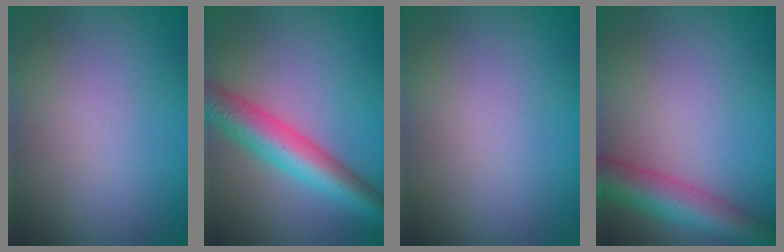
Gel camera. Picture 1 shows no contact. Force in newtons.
{"total": 6.2, "press": 6.2, "slide": 0.1}
{"total": 0.0}
{"total": 5.8, "press": 5.8, "slide": 0.2}